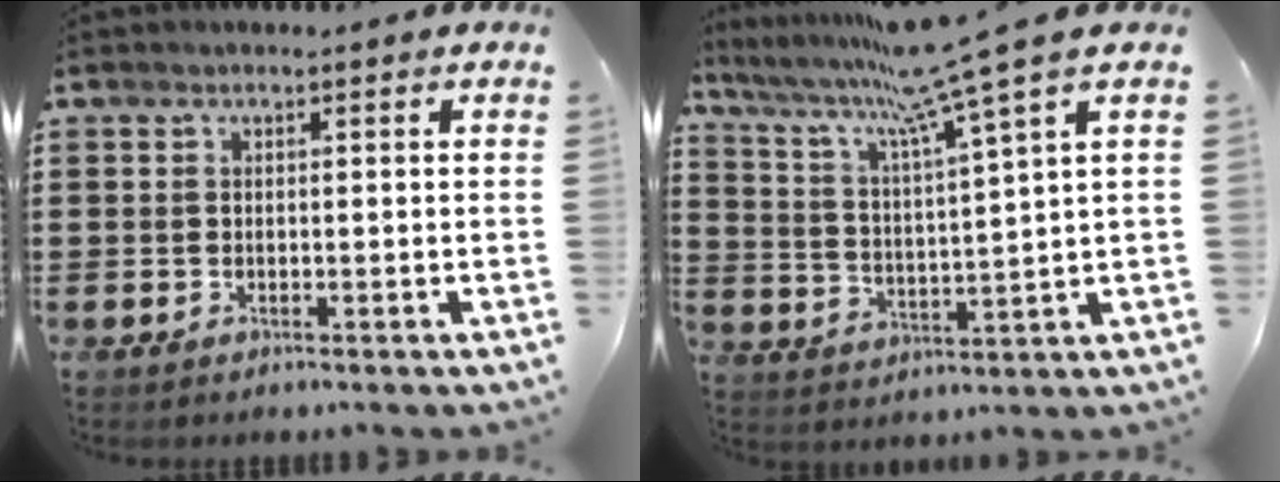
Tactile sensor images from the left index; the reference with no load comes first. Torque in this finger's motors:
{"motor_torque": [1.09, -1.05, 0.88, 0.21]}